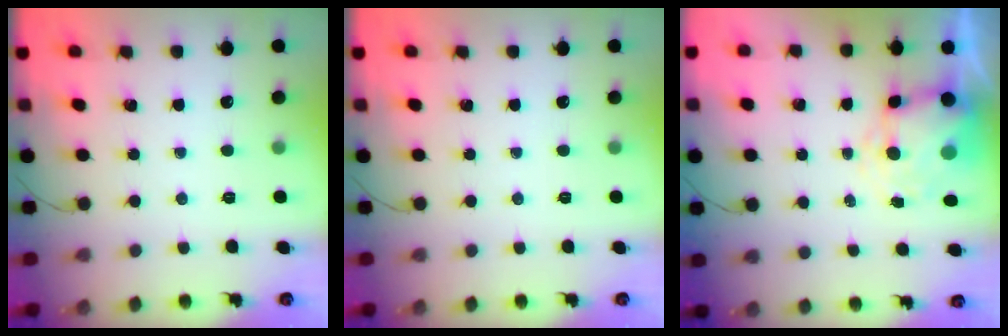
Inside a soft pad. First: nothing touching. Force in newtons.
{"total": 0.0}
{"total": 5.8, "press": 5.7, "slide": 1.2}